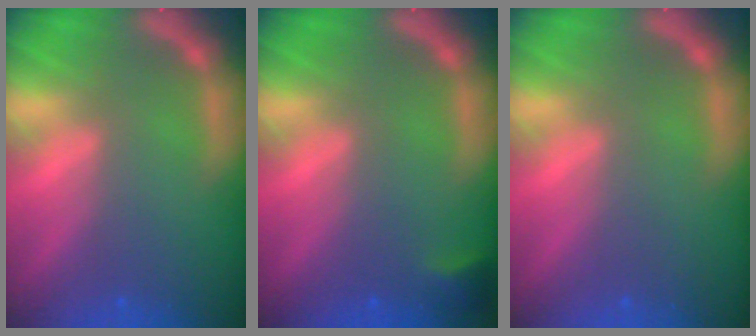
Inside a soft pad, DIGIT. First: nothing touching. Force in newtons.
{"total": 1.4}
{"total": 0.0}